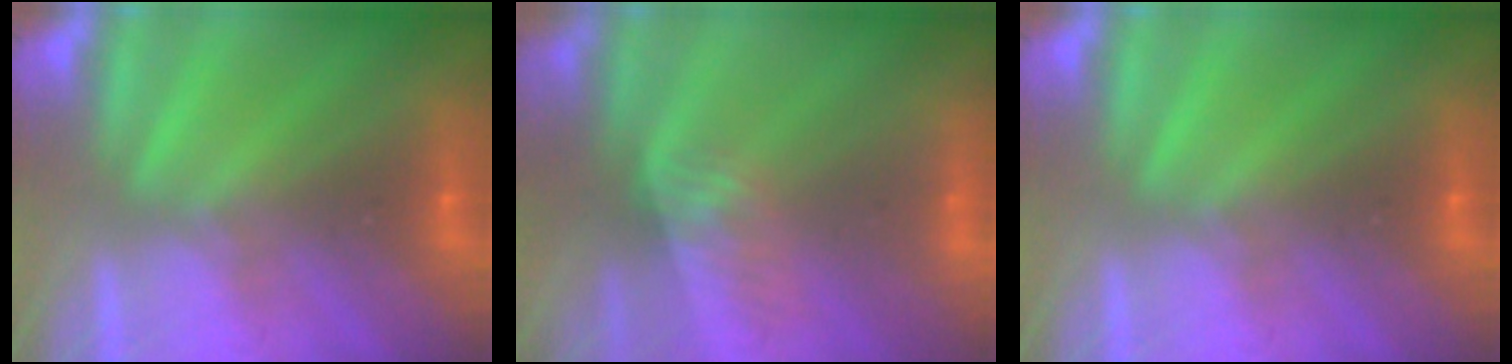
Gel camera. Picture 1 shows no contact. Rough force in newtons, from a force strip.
{"total": 3.0}
{"total": 0.0}